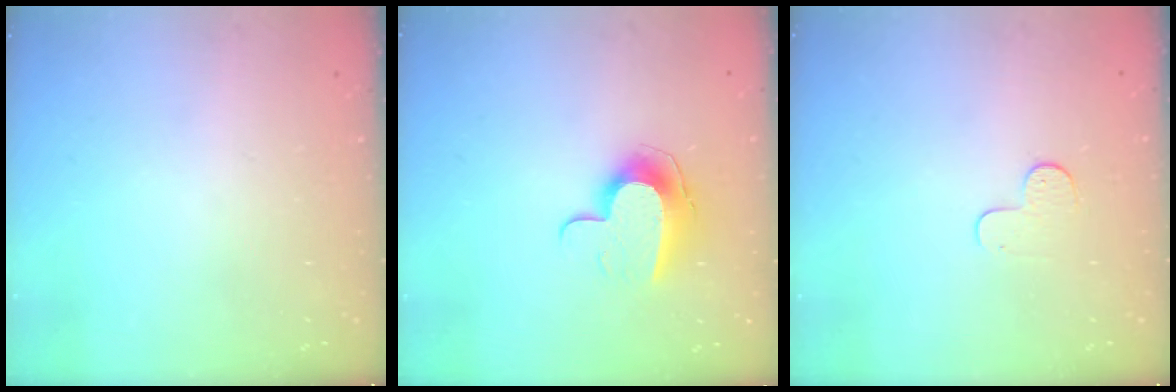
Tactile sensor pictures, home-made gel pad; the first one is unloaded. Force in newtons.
{"total": 10.8, "press": 10.8, "slide": 0.6}
{"total": 4.8, "press": 4.8, "slide": 0.5}